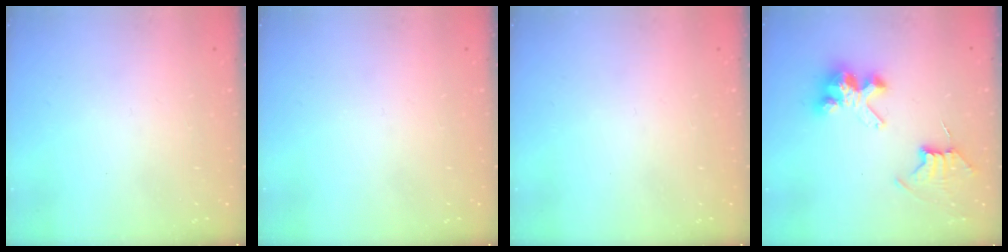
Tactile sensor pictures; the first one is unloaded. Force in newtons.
{"total": 0.0}
{"total": 0.0}
{"total": 8.9, "press": 8.8, "slide": 0.7}